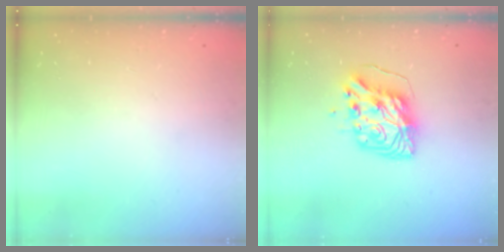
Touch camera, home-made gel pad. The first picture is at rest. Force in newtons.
{"total": 11.0, "press": 10.9, "slide": 1.6}